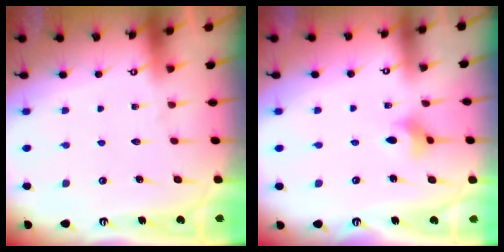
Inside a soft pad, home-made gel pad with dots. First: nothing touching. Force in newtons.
{"total": 4.3, "press": 4.2, "slide": 0.7}